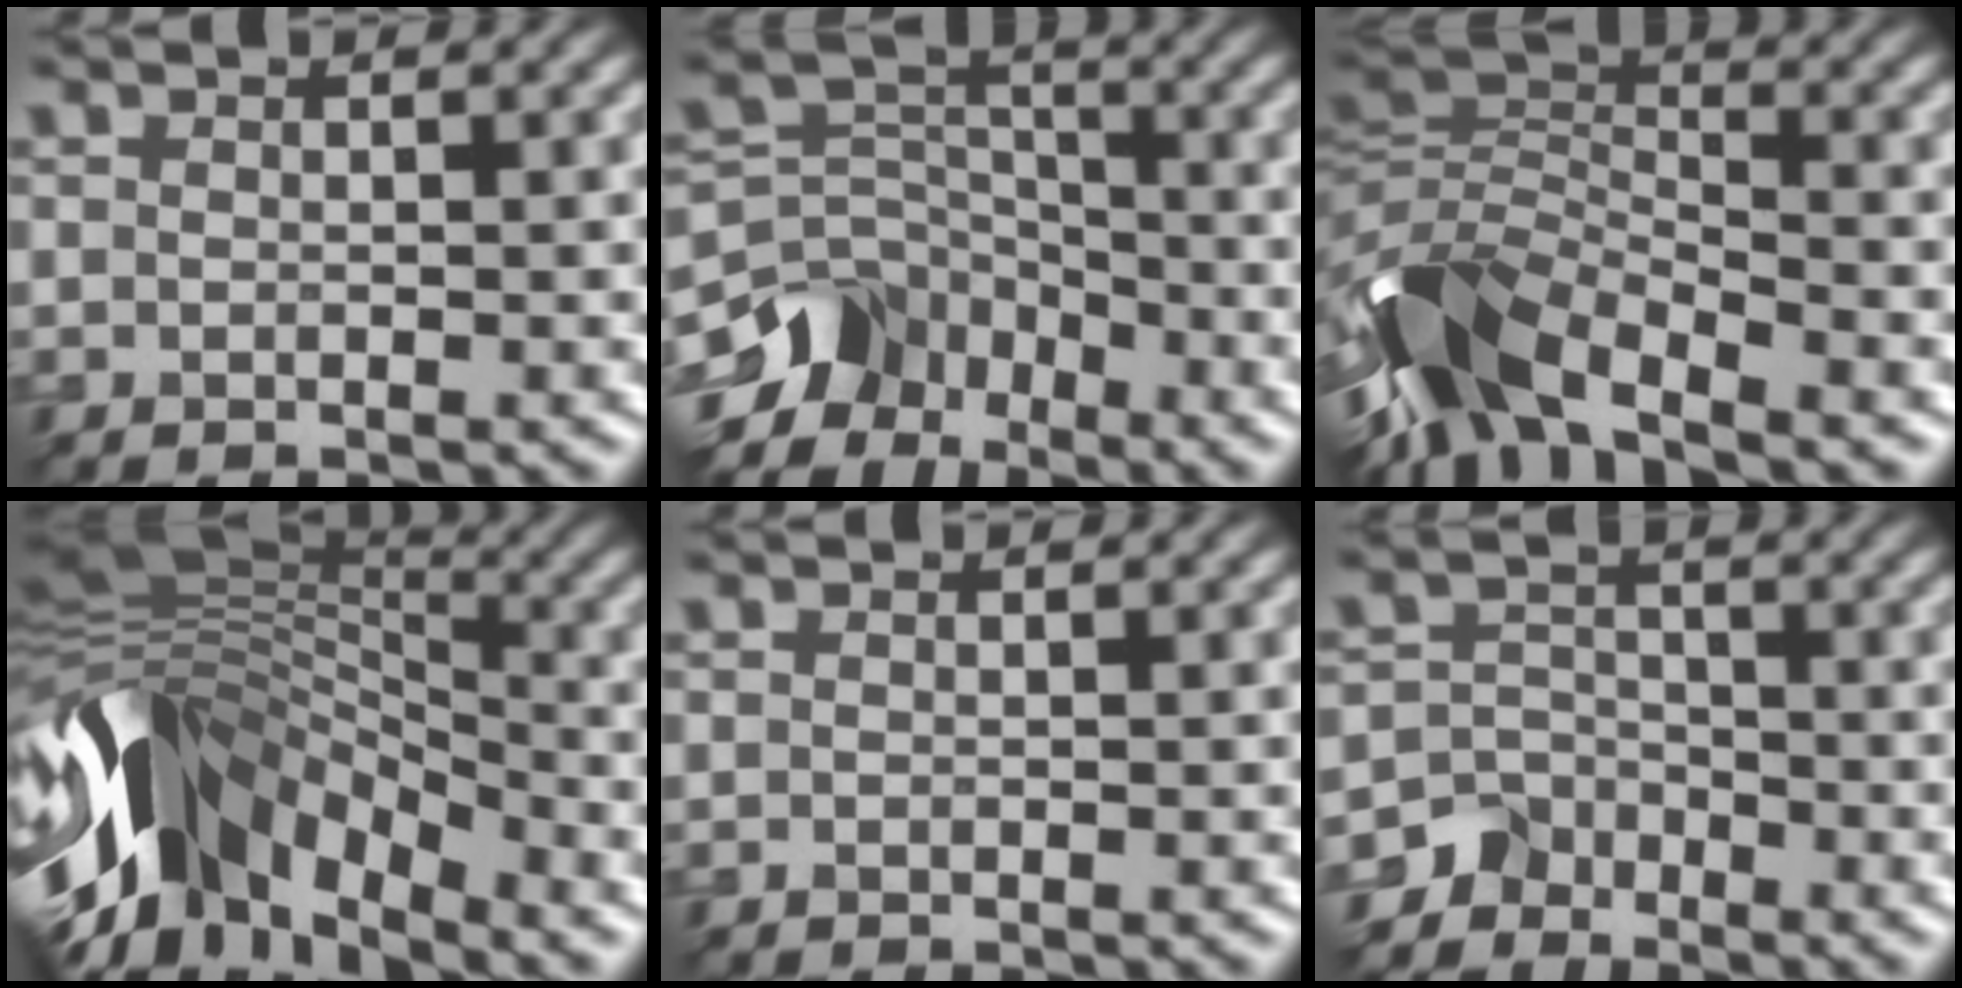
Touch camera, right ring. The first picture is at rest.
{"total": 6.2, "force": [-3.9, 4.3, 2.3], "torque": [-0.032, 0.004, -0.083]}
{"total": 8.5, "force": [-5.0, 3.7, 5.8], "torque": [-0.106, 0.009, -0.116]}
{"total": 12.6, "force": [-4.9, 7.3, 9.0], "torque": [-0.179, 0.015, -0.104]}
{"total": 0.0}
{"total": 2.8, "force": [-2.4, 1.4, -0.5], "torque": [0.020, 0.005, -0.057]}